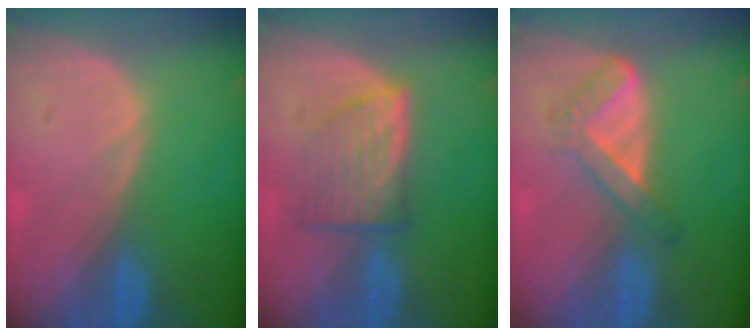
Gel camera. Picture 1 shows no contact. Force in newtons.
{"total": 6.3, "press": 5.9, "slide": 2.1}
{"total": 5.3, "press": 4.6, "slide": 2.6}